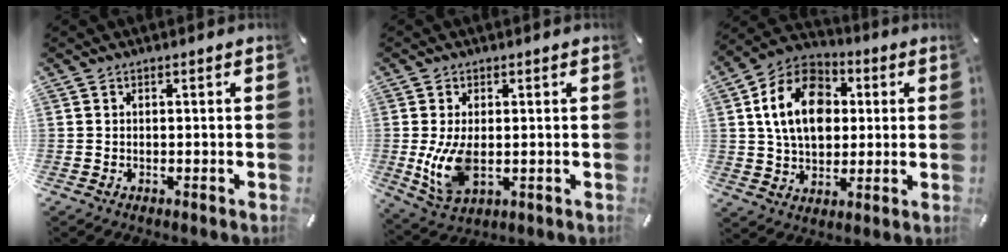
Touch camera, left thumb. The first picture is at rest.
{"total": 8.9, "force": [-0.4, 5.1, 7.3], "torque": [-0.163, -0.010, -0.007]}
{"total": 15.8, "force": [2.6, 11.8, 10.1], "torque": [-0.189, 0.013, 0.042]}